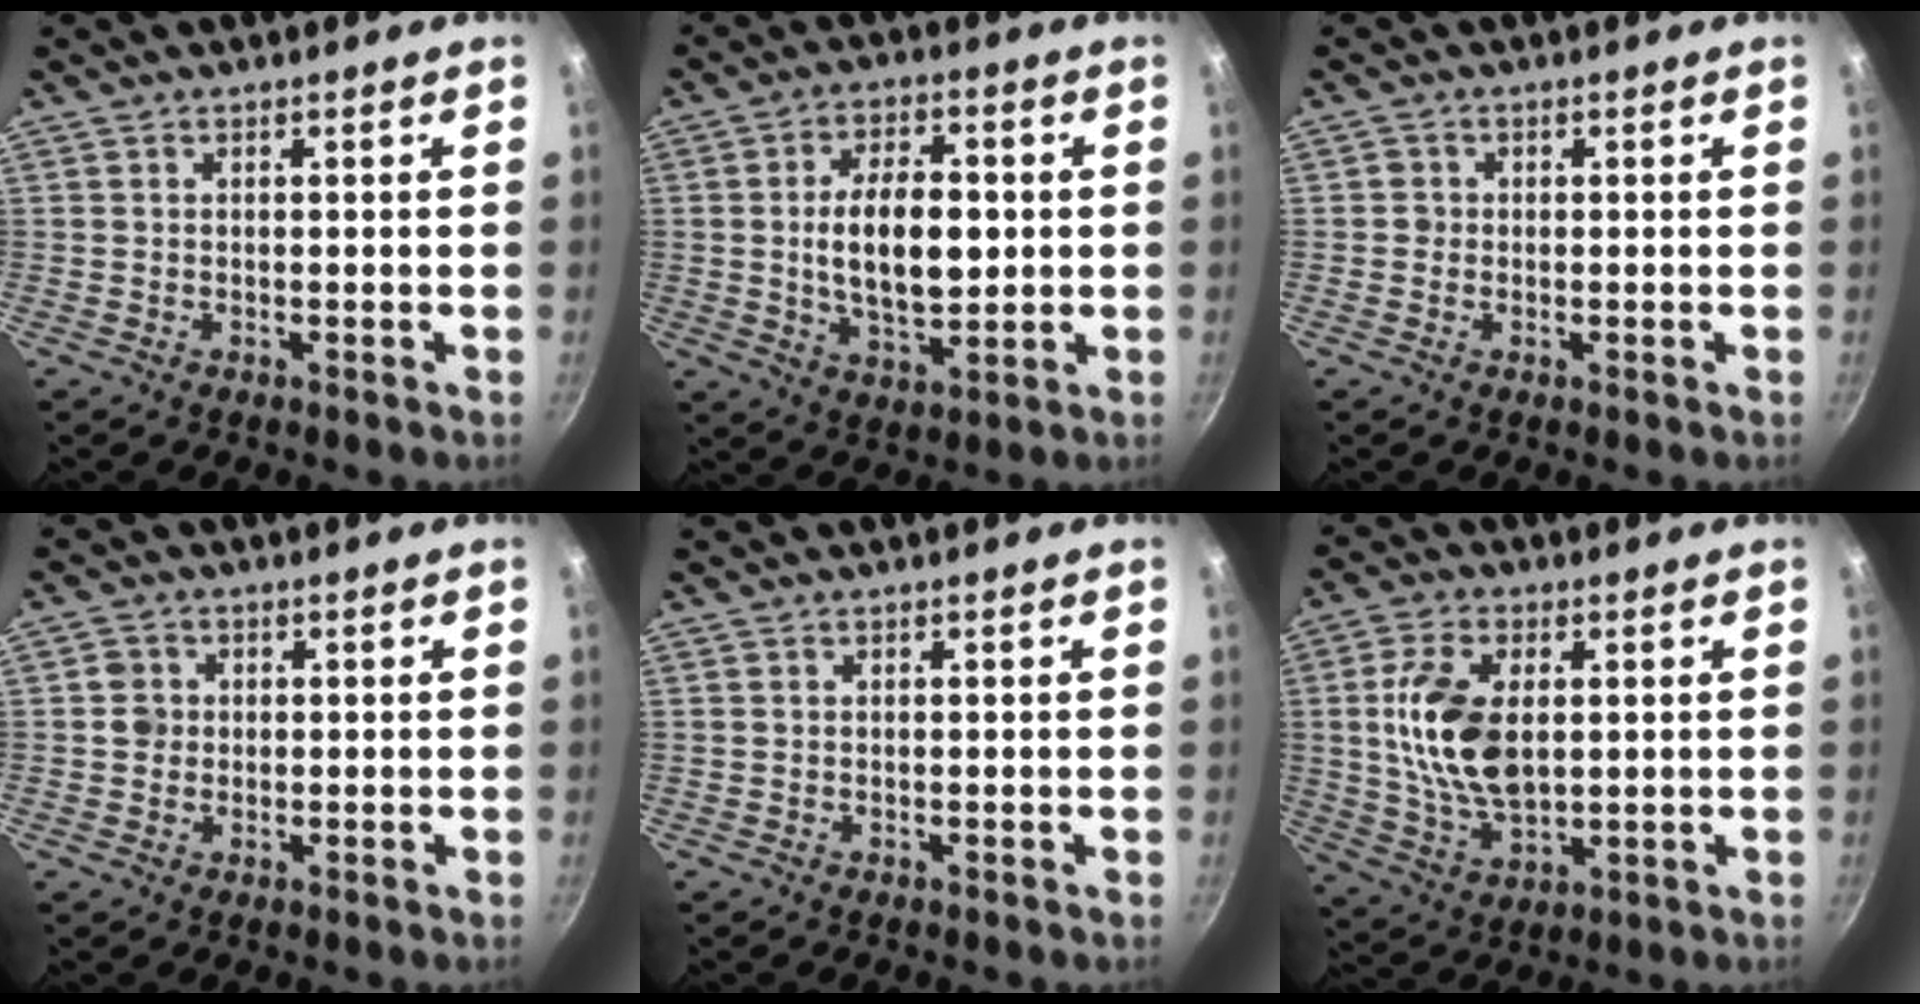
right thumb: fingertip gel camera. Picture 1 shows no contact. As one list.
[{"total": 12.9, "force": [0.6, 6.8, 11.0], "torque": [-0.167, -0.002, 0.014]}, {"total": 1.4, "force": [-0.1, 1.3, 0.3], "torque": [0.002, 0.004, -0.003]}, {"total": 3.0, "force": [0.2, 2.8, 1.1], "torque": [-0.006, 0.004, 0.001]}, {"total": 0.0}, {"total": 14.2, "force": [1.8, 7.9, 11.7], "torque": [-0.224, -0.006, 0.040]}]